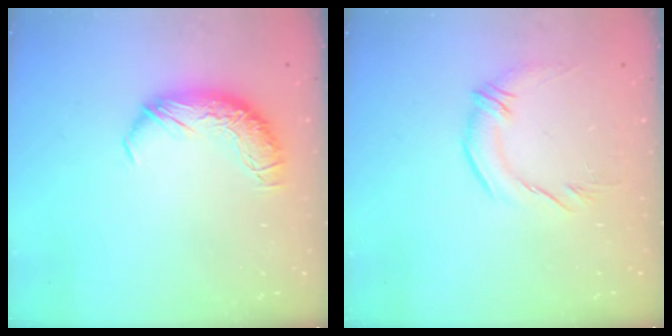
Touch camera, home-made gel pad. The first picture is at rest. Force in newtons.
{"total": 2.0, "press": 0.3, "slide": 2.0}